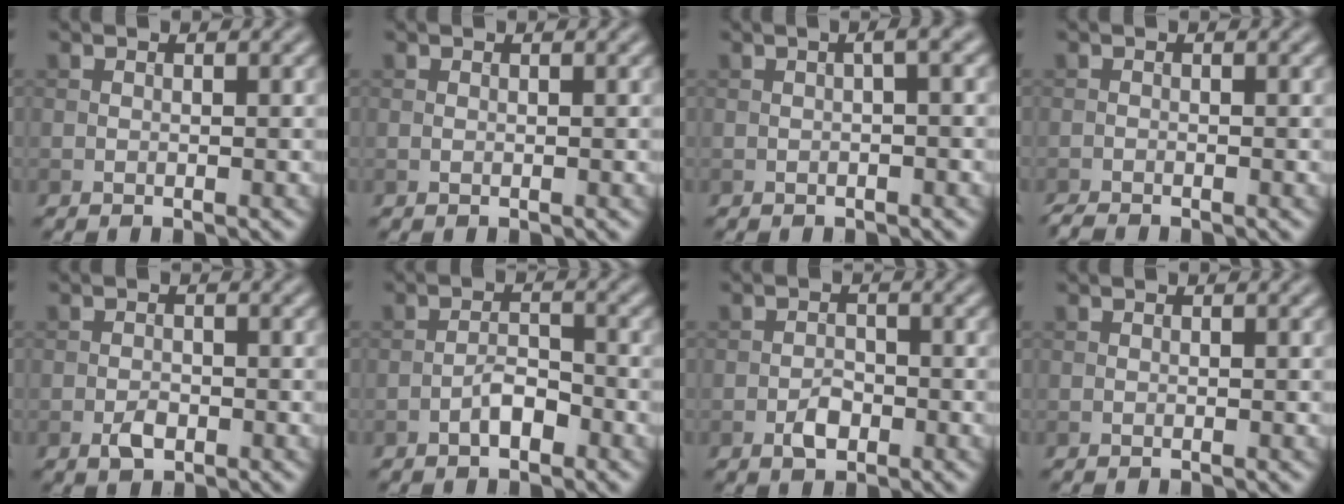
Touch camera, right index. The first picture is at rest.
{"total": 0.0}
{"total": 2.0, "force": [0.3, 0.5, 1.9], "torque": [-0.024, 0.009, 0.001]}
{"total": 1.1, "force": [-1.0, 0.0, 0.2], "torque": [-0.002, -0.004, -0.024]}
{"total": 1.6, "force": [-0.8, 1.0, 1.1], "torque": [-0.018, 0.001, -0.017]}
{"total": 2.2, "force": [-1.3, 0.9, 1.5], "torque": [-0.024, 0.009, -0.026]}
{"total": 2.1, "force": [-1.1, 1.2, 1.4], "torque": [-0.019, 0.004, -0.022]}
{"total": 0.0}